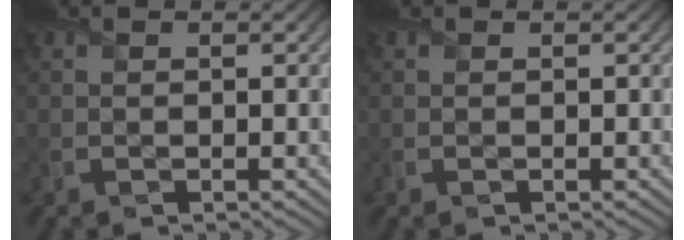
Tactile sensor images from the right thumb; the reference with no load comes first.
{"total": 0.0}